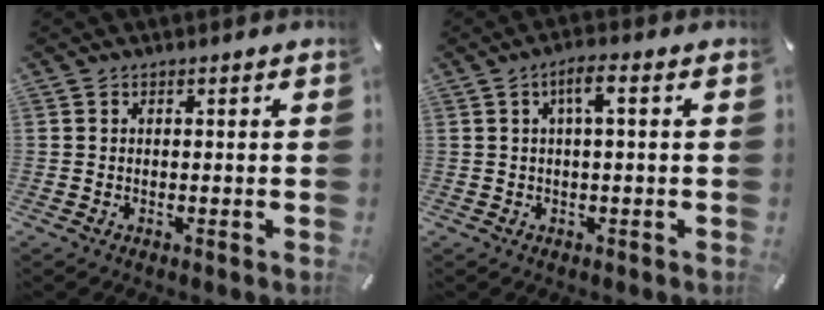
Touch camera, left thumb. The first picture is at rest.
{"total": 4.2, "force": [0.7, 0.5, 4.1], "torque": [-0.079, 0.004, 0.008]}